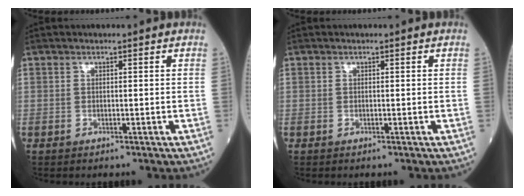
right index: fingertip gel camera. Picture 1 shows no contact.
{"total": 0.0}